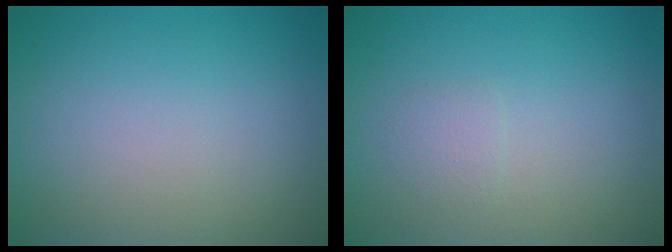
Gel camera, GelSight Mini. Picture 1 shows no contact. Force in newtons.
{"total": 0.9, "press": 0.9, "slide": 0.1}